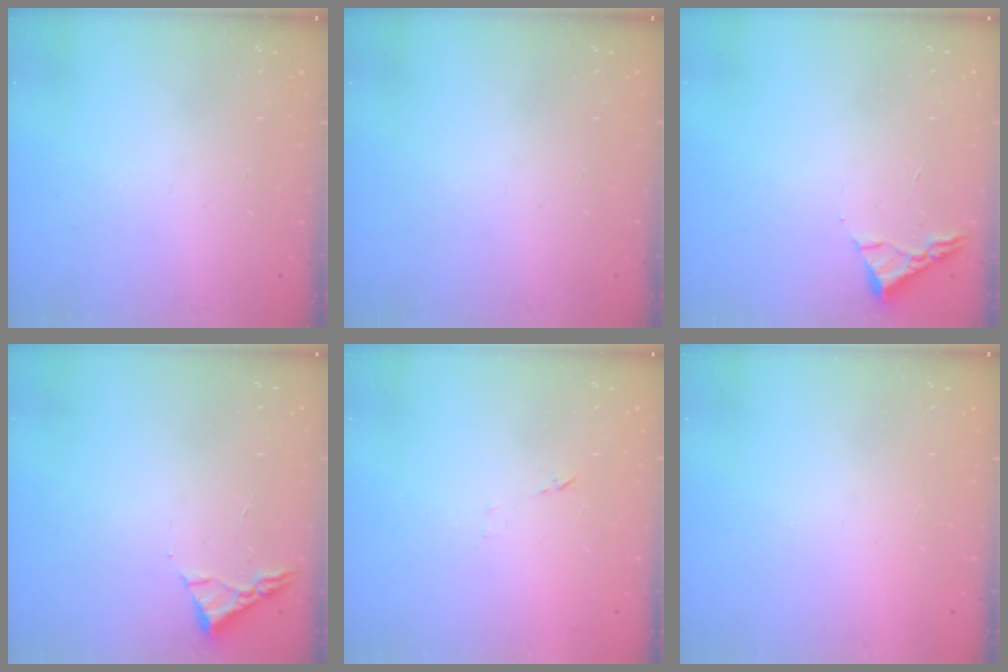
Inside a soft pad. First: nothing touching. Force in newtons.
{"total": 0.0}
{"total": 3.0, "press": 2.9, "slide": 0.4}
{"total": 3.0, "press": 2.9, "slide": 0.4}
{"total": 6.0, "press": 6.0, "slide": 0.5}
{"total": 1.6, "press": 1.5, "slide": 0.1}